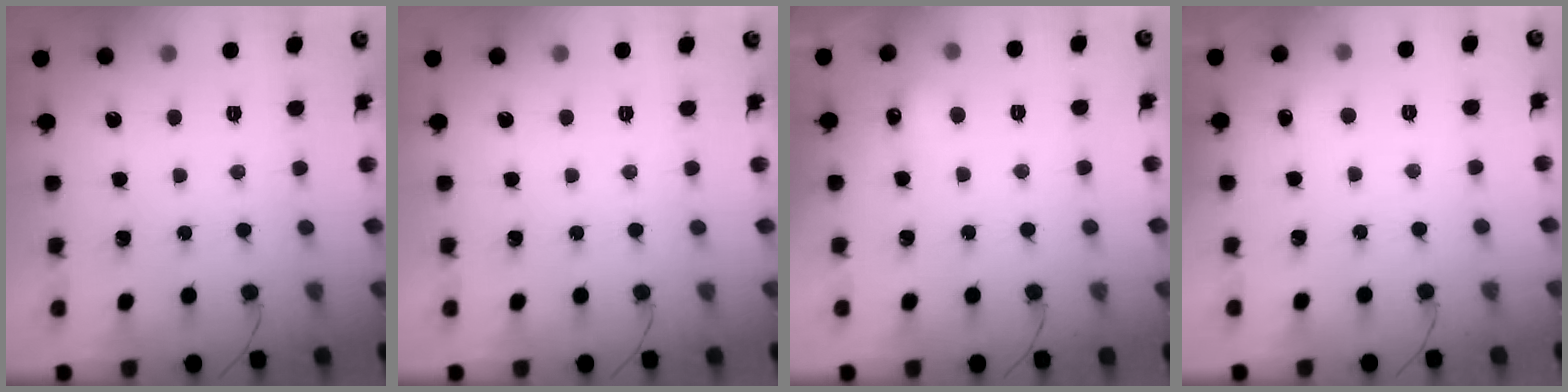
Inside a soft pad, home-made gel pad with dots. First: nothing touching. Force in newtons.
{"total": 0.0}
{"total": 6.1, "press": 5.8, "slide": 1.9}
{"total": 3.7, "press": 3.5, "slide": 1.0}